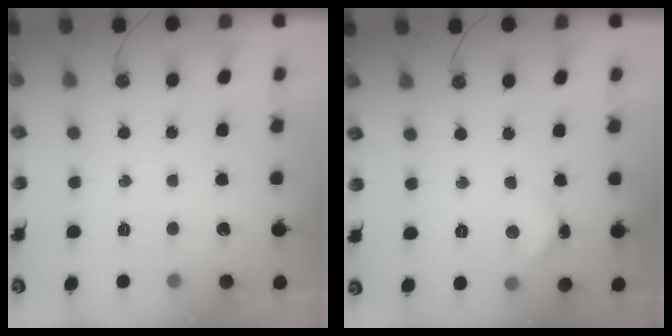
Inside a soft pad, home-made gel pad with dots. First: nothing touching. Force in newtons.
{"total": 3.6, "press": 3.6, "slide": 0.2}